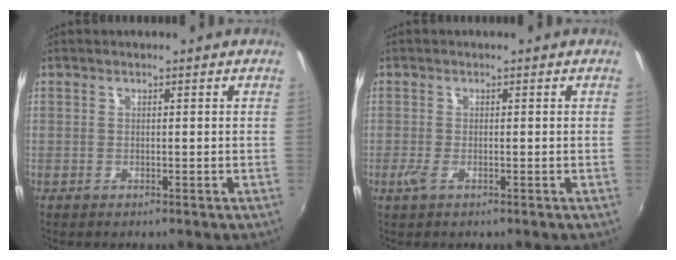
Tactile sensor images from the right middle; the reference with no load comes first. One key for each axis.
{"total": 2.0, "fx": -0.7, "fy": 0.6, "fz": 1.7, "tx": -0.036, "ty": -0.007, "tz": -0.014}